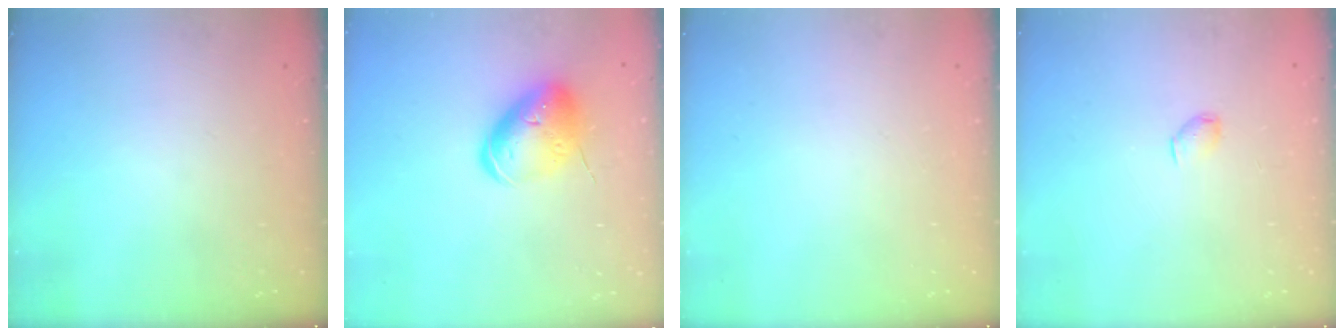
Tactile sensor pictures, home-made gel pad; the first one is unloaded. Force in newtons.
{"total": 12.9, "press": 12.7, "slide": 2.4}
{"total": 0.0}
{"total": 2.8, "press": 2.8, "slide": 0.5}